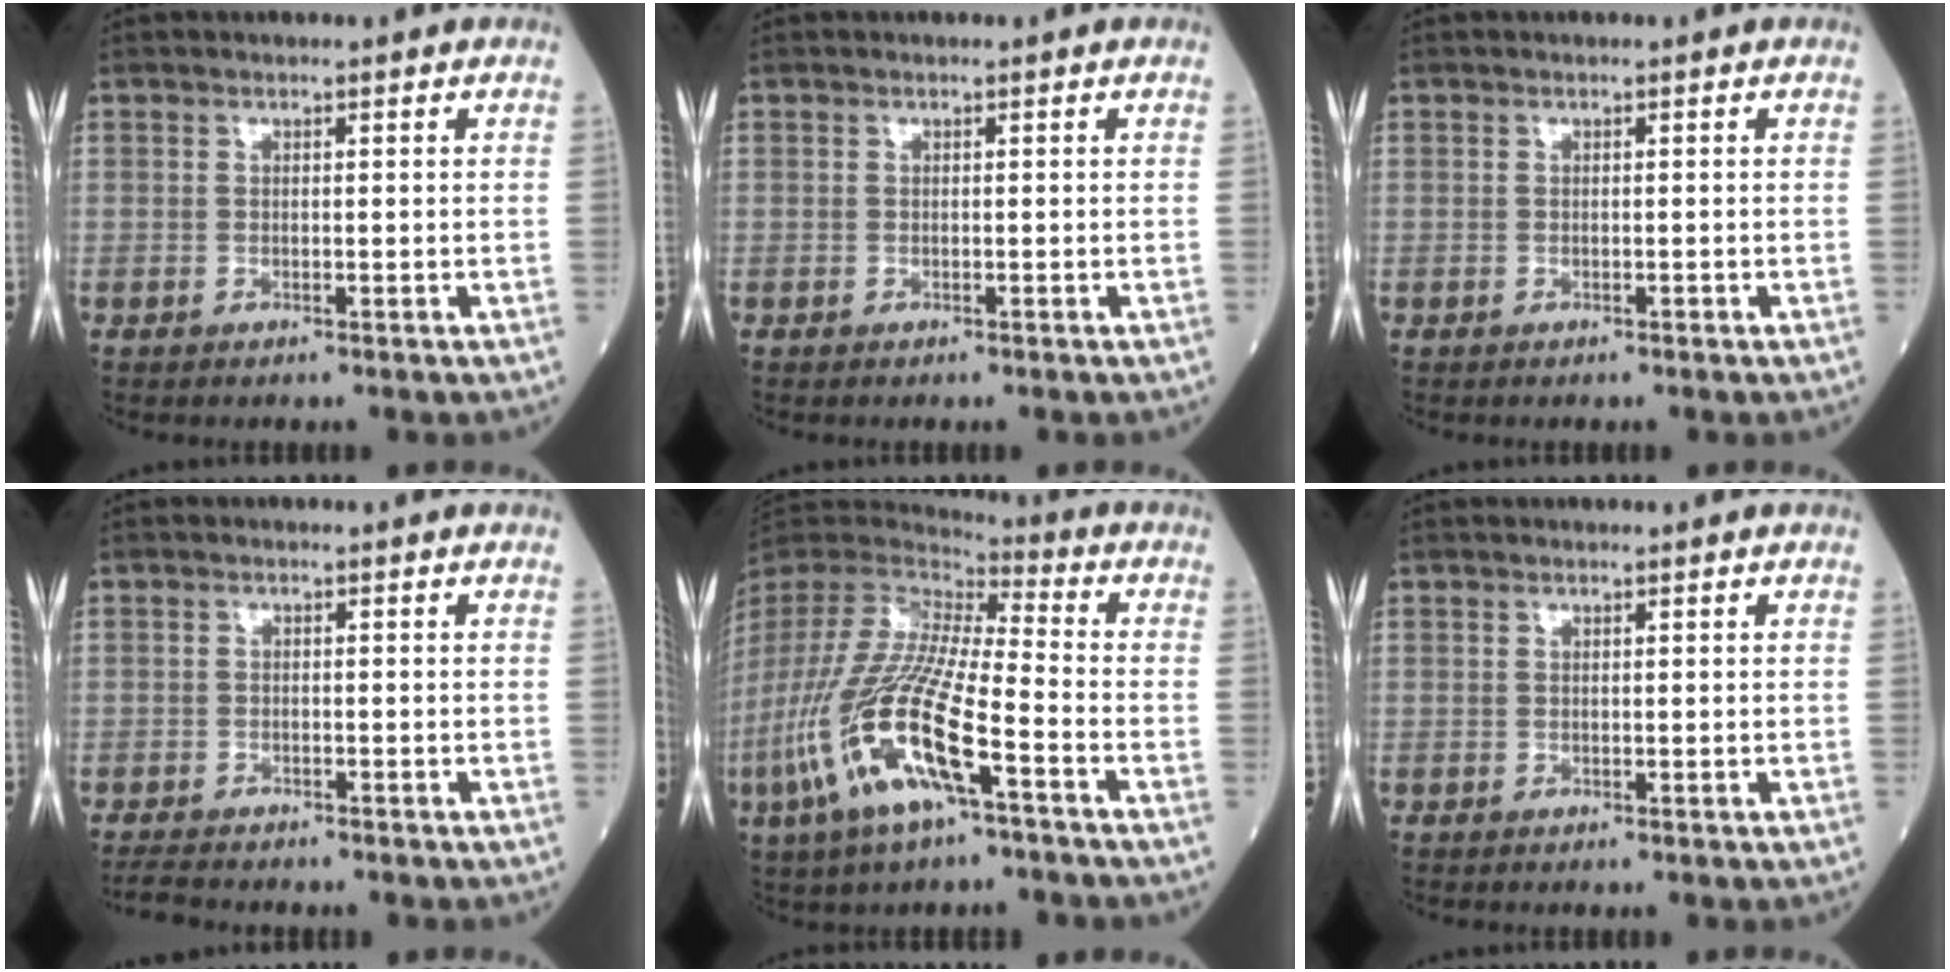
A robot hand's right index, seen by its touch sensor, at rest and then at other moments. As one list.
[{"total": 0.0}, {"total": 0.0}, {"total": 3.2, "force": [-3.0, 0.9, 0.6], "torque": [-0.016, -0.011, -0.054]}, {"total": 19.6, "force": [-8.3, 3.6, 17.4], "torque": [-0.407, -0.042, -0.161]}, {"total": 0.0}]